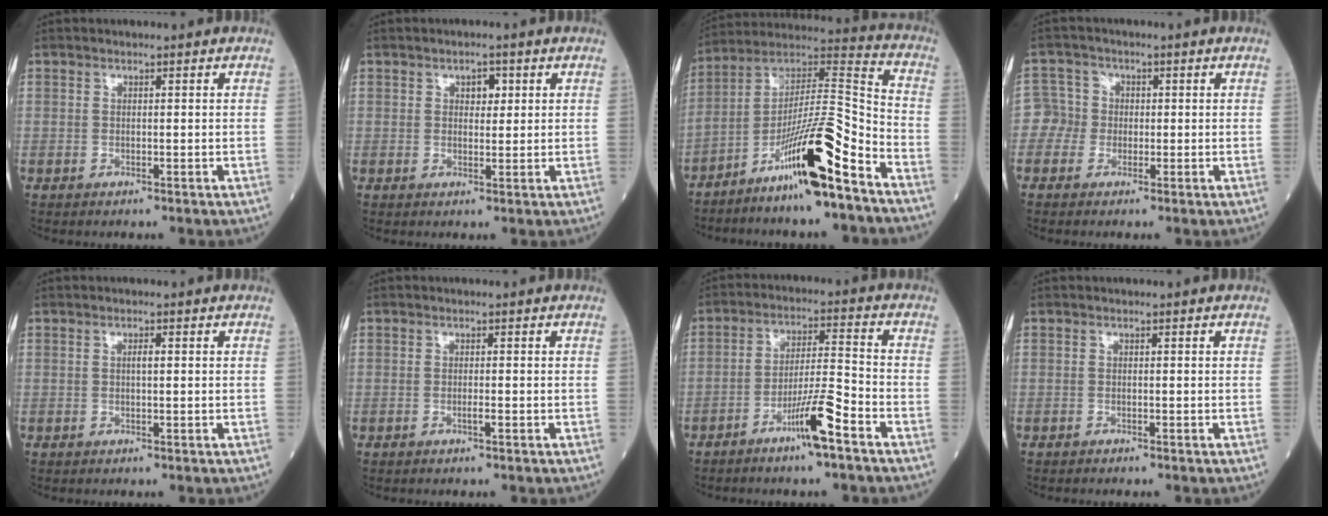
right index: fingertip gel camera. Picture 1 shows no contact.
{"total": 2.3, "force": [0.9, 1.4, 1.7], "torque": [-0.020, 0.004, 0.013]}
{"total": 16.6, "force": [-9.8, 1.0, 13.4], "torque": [-0.245, 0.006, -0.168]}
{"total": 3.4, "force": [-0.8, 3.3, -0.1], "torque": [0.013, 0.017, -0.022]}
{"total": 0.9, "force": [0.1, 0.1, 0.9], "torque": [-0.016, 0.002, 0.001]}
{"total": 0.8, "force": [-0.4, -0.1, 0.7], "torque": [-0.015, 0.001, -0.007]}
{"total": 8.1, "force": [-5.0, -0.1, 6.4], "torque": [-0.117, 0.000, -0.090]}
{"total": 0.8, "force": [-0.8, 0.1, 0.4], "torque": [-0.005, 0.000, -0.010]}